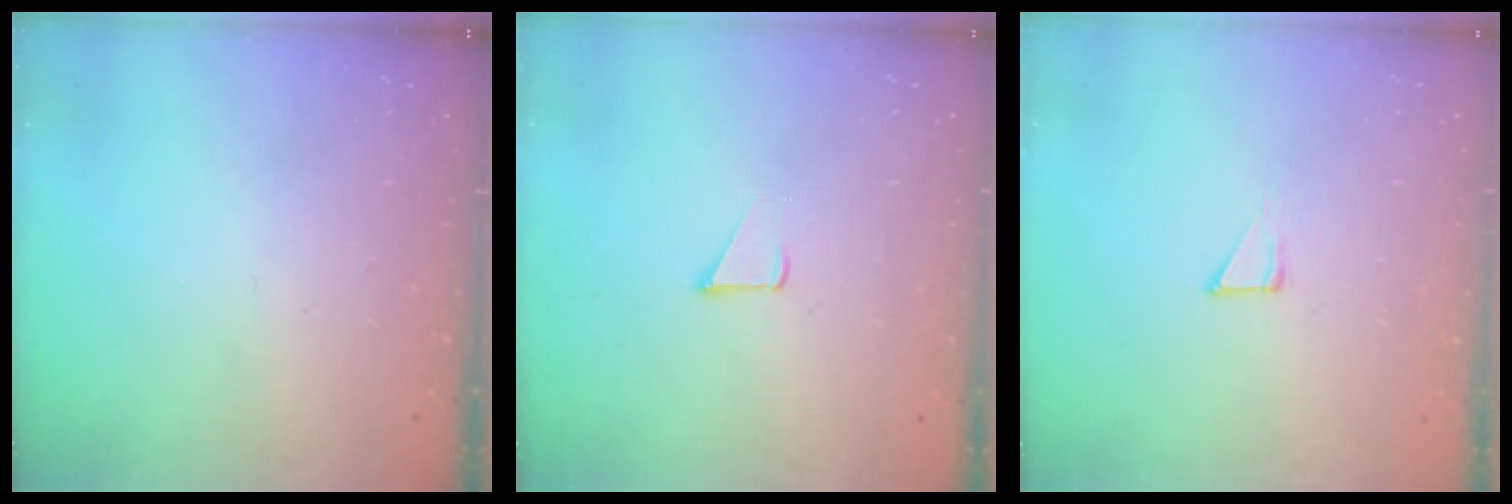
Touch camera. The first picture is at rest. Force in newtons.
{"total": 1.7, "press": 1.7, "slide": 0.1}
{"total": 4.8, "press": 4.8, "slide": 0.4}